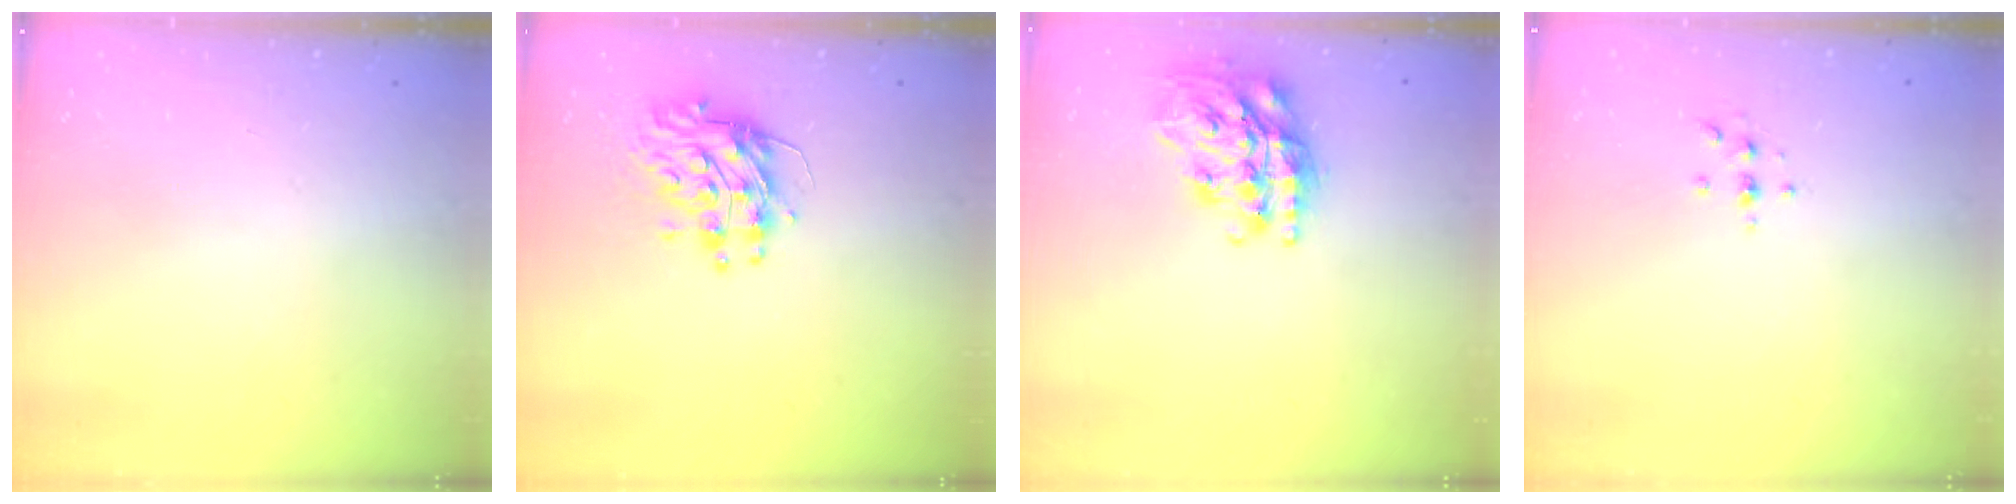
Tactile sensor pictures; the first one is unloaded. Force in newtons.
{"total": 9.8, "press": 9.8, "slide": 1.1}
{"total": 21.4, "press": 21.4, "slide": 1.6}
{"total": 2.4, "press": 2.4, "slide": 0.3}